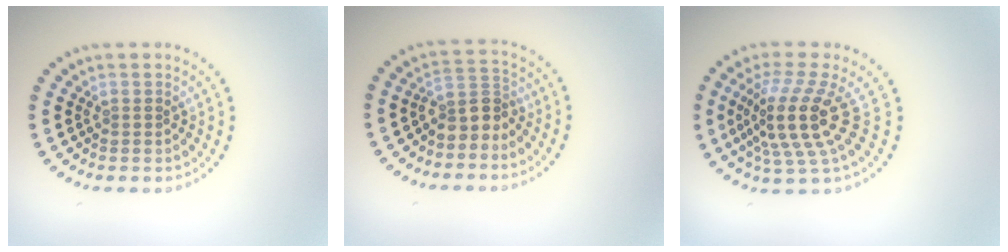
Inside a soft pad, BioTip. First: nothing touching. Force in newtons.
{"total": 2.8, "press": 2.3, "slide": 1.6}
{"total": 5.3, "press": 3.8, "slide": 3.7}